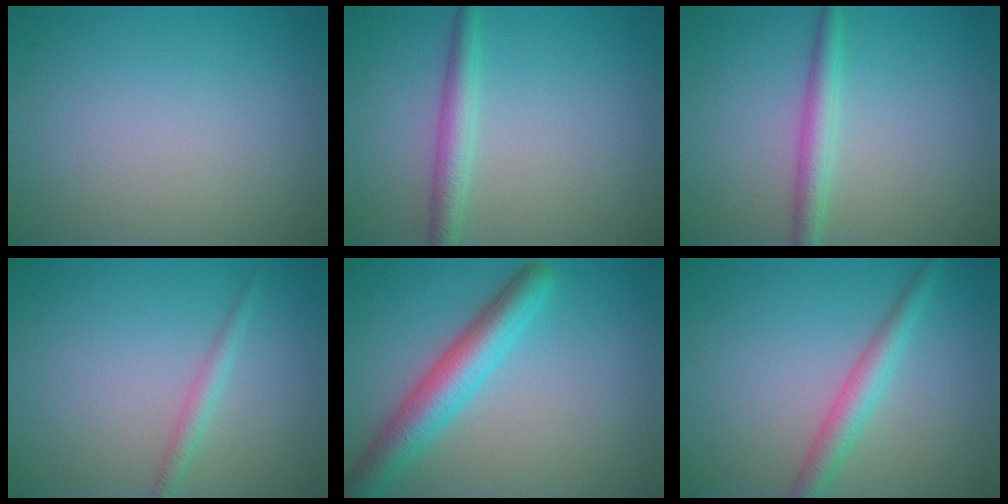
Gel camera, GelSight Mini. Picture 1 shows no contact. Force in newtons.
{"total": 2.5, "press": 2.5, "slide": 0.1}
{"total": 2.5, "press": 2.5, "slide": 0.1}
{"total": 1.4, "press": 1.4, "slide": 0.0}
{"total": 5.4, "press": 5.4, "slide": 0.2}
{"total": 2.9, "press": 2.9, "slide": 0.1}